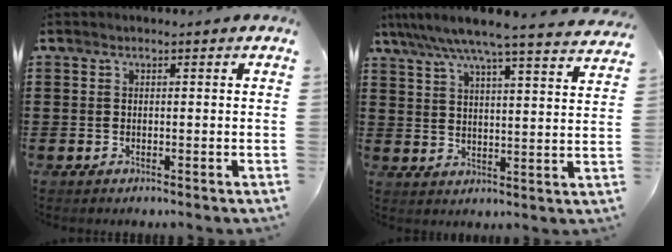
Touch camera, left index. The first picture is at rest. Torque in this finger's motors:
{"motor_torque": [1.39, -0.75, 0.29, 0.09]}